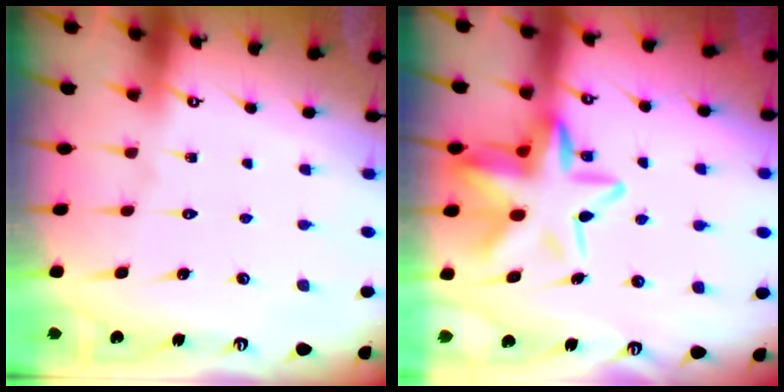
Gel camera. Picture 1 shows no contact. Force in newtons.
{"total": 14.6, "press": 14.5, "slide": 2.2}